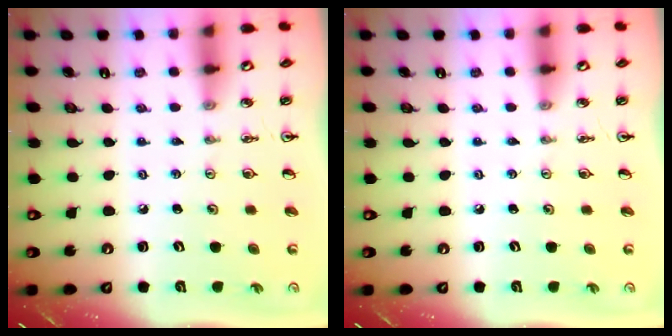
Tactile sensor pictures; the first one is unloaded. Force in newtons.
{"total": 0.0}